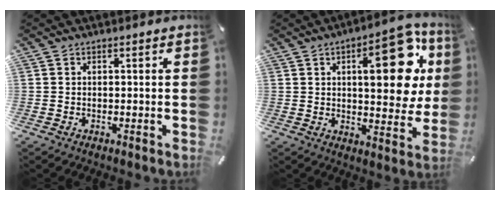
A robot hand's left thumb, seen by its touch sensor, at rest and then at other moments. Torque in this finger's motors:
{"motor_torque": [1.85, 1.79, 1.92, -0.41, 0.38]}